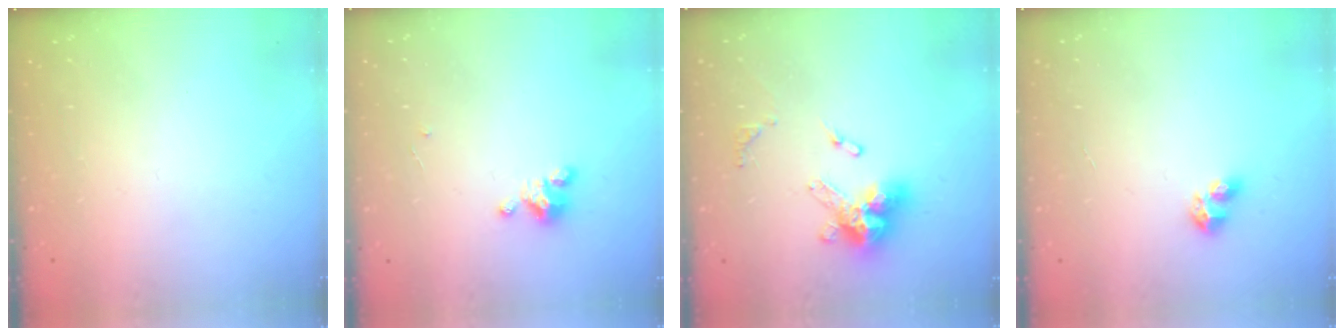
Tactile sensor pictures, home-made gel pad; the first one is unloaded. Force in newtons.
{"total": 2.7, "press": 2.7, "slide": 0.3}
{"total": 12.1, "press": 12.0, "slide": 1.1}
{"total": 4.7, "press": 4.6, "slide": 0.9}